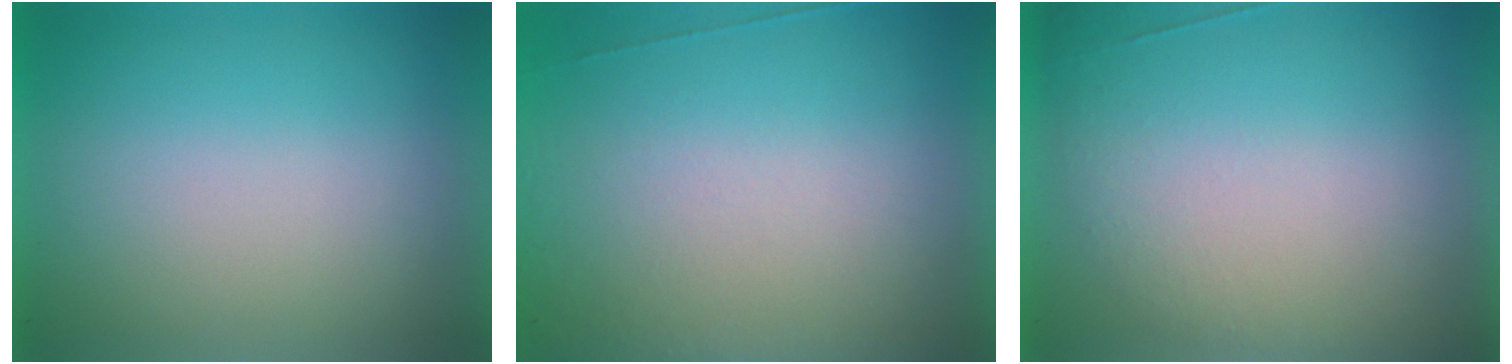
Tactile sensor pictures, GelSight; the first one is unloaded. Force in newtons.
{"total": 7.8}
{"total": 2.6}